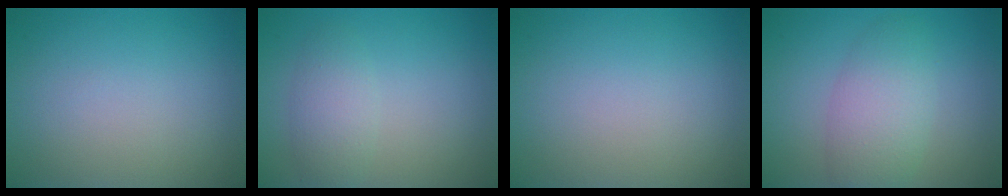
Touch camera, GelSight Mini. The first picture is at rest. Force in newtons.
{"total": 2.4, "press": 2.4, "slide": 0.1}
{"total": 0.0}
{"total": 4.3, "press": 4.3, "slide": 0.1}